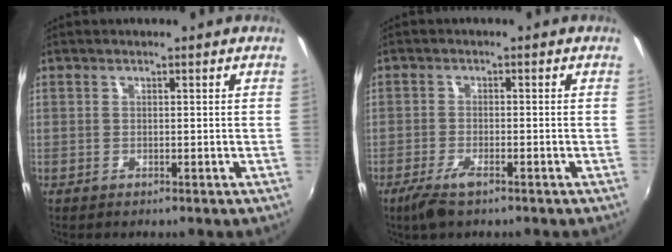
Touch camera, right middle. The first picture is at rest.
{"total": 4.5, "force": [-3.1, 1.1, 3.2], "torque": [-0.079, -0.012, -0.059]}